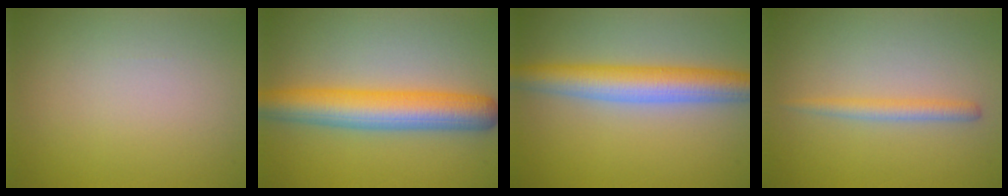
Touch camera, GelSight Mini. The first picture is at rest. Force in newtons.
{"total": 6.9, "press": 6.8, "slide": 0.1}
{"total": 5.9, "press": 5.9, "slide": 0.3}
{"total": 1.7, "press": 1.7, "slide": 0.2}